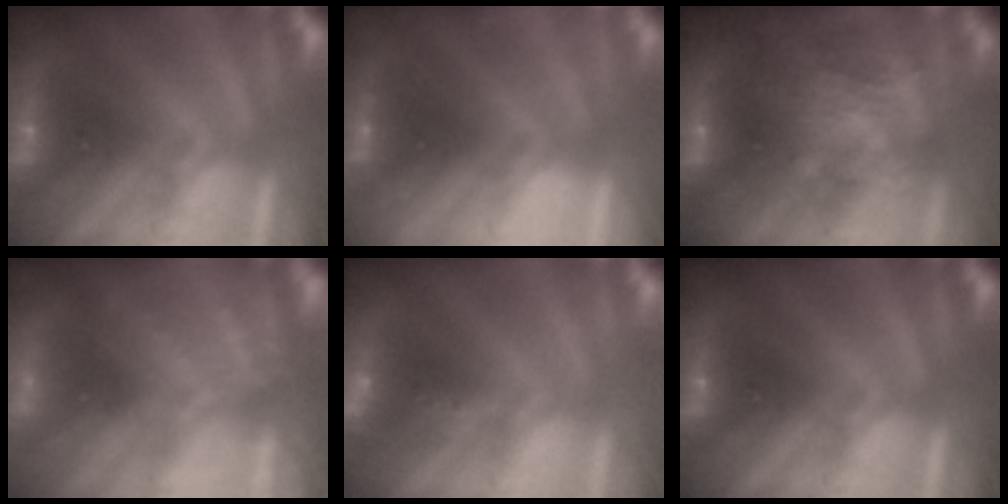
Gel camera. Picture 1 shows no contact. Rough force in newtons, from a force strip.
{"total": 2.2}
{"total": 7.1}
{"total": 2.5}
{"total": 1.2}
{"total": 0.0}